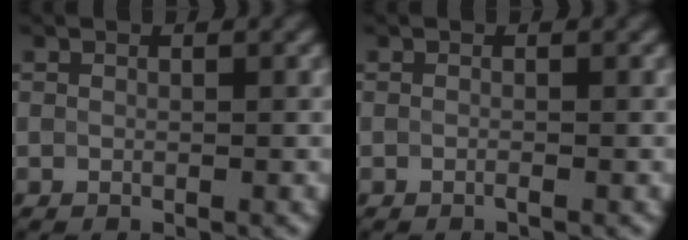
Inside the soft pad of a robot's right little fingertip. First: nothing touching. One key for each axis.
{"total": 0.7, "fx": -0.7, "fy": -0.2, "fz": 0.0, "tx": 0.000, "ty": -0.009, "tz": -0.013}